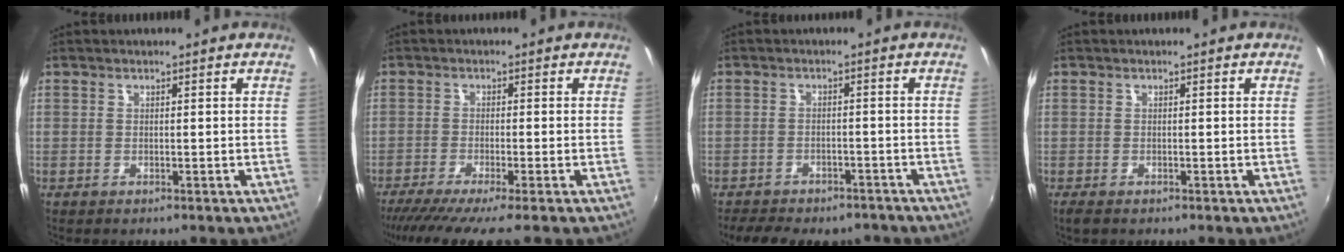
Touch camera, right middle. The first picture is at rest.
{"total": 7.7, "force": [-6.1, -0.9, 4.6], "torque": [-0.099, -0.035, -0.106]}
{"total": 14.1, "force": [-11.5, 5.4, 6.0], "torque": [-0.130, -0.018, -0.156]}
{"total": 1.8, "force": [-1.3, 0.8, 1.1], "torque": [-0.023, -0.009, -0.020]}